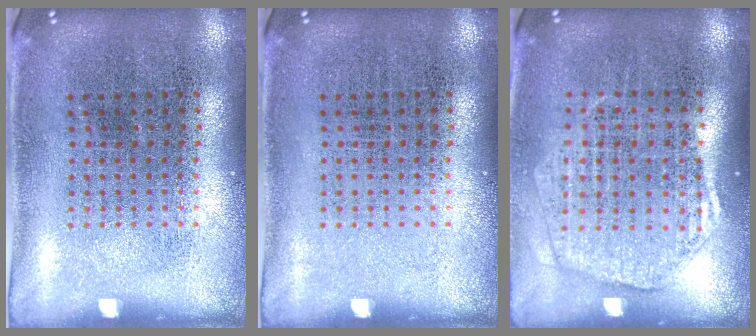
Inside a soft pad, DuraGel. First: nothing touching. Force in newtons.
{"total": 0.0}
{"total": 1.9, "press": 1.7, "slide": 0.8}